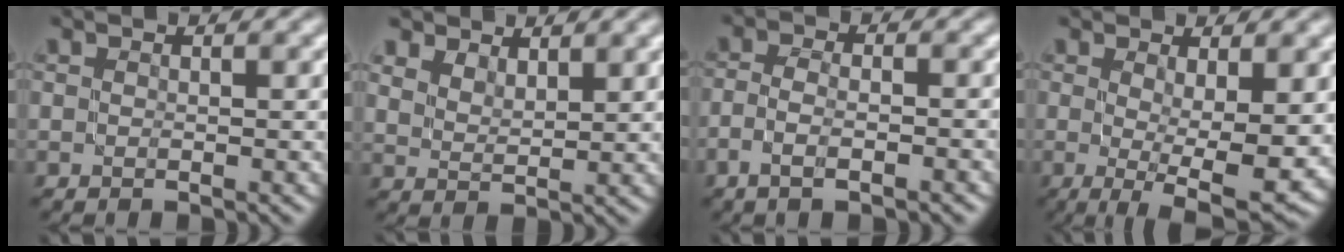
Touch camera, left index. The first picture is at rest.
{"total": 3.5, "force": [3.0, 1.4, 1.0], "torque": [-0.030, -0.004, 0.060]}
{"total": 3.2, "force": [-1.7, 1.2, 2.5], "torque": [-0.039, 0.004, -0.031]}
{"total": 6.2, "force": [-0.2, 1.4, 6.0], "torque": [-0.099, -0.020, 0.004]}